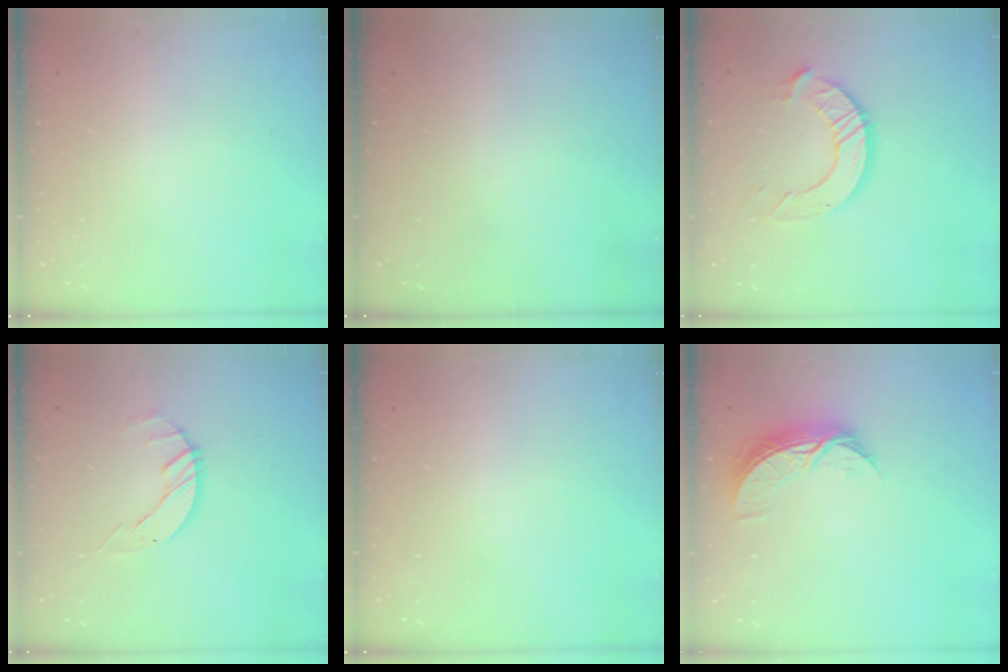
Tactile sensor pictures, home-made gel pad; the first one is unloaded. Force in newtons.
{"total": 0.0}
{"total": 10.2, "press": 10.2, "slide": 1.0}
{"total": 2.7, "press": 2.7, "slide": 0.3}
{"total": 0.0}
{"total": 8.6, "press": 8.6, "slide": 0.1}